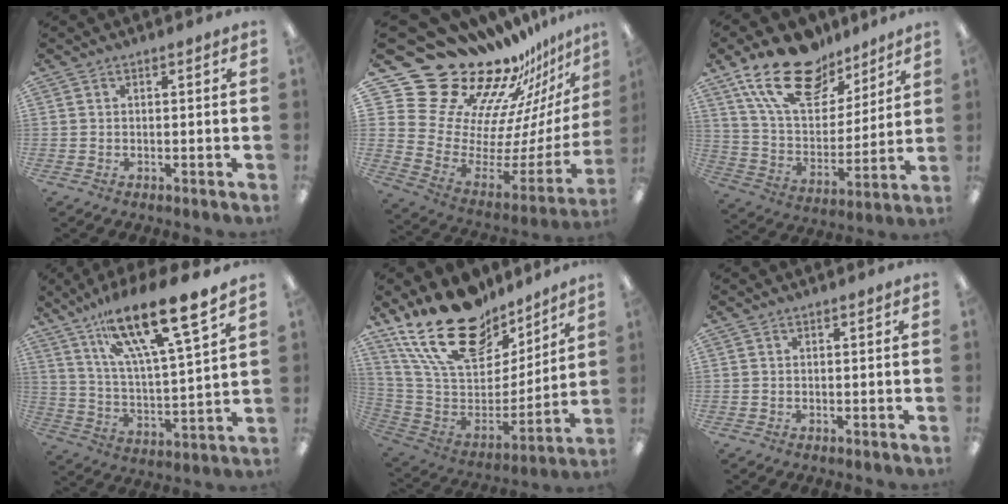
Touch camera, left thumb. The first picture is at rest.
{"total": 23.1, "force": [19.1, 11.2, 6.8], "torque": [-0.078, -0.188, 0.396]}
{"total": 20.7, "force": [14.1, 10.7, 10.8], "torque": [-0.195, -0.070, 0.256]}
{"total": 19.8, "force": [14.2, 4.0, 13.2], "torque": [-0.219, -0.088, 0.229]}
{"total": 26.2, "force": [17.8, 13.3, 13.9], "torque": [-0.255, -0.107, 0.324]}
{"total": 0.0}